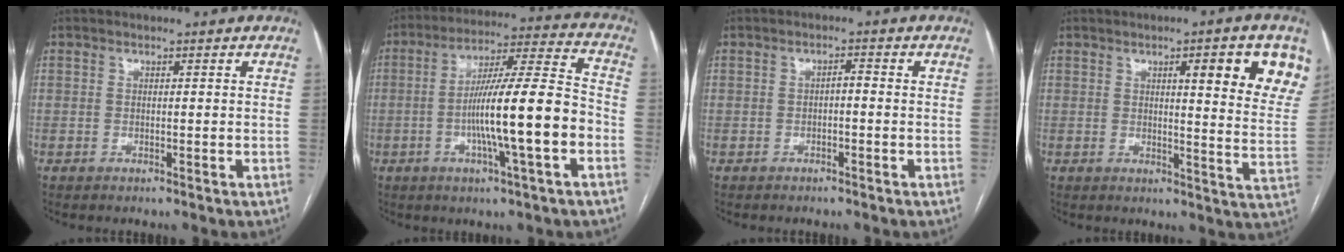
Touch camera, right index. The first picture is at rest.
{"total": 15.9, "force": [-3.8, 0.4, 15.4], "torque": [-0.259, 0.007, -0.066]}
{"total": 1.3, "force": [-0.4, 0.4, 1.2], "torque": [-0.016, 0.005, -0.008]}
{"total": 12.6, "force": [5.8, 1.4, 11.1], "torque": [-0.127, -0.016, 0.061]}